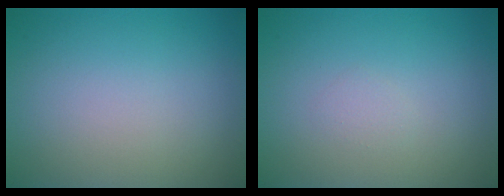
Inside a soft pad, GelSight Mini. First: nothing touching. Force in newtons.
{"total": 0.6, "press": 0.6, "slide": 0.0}